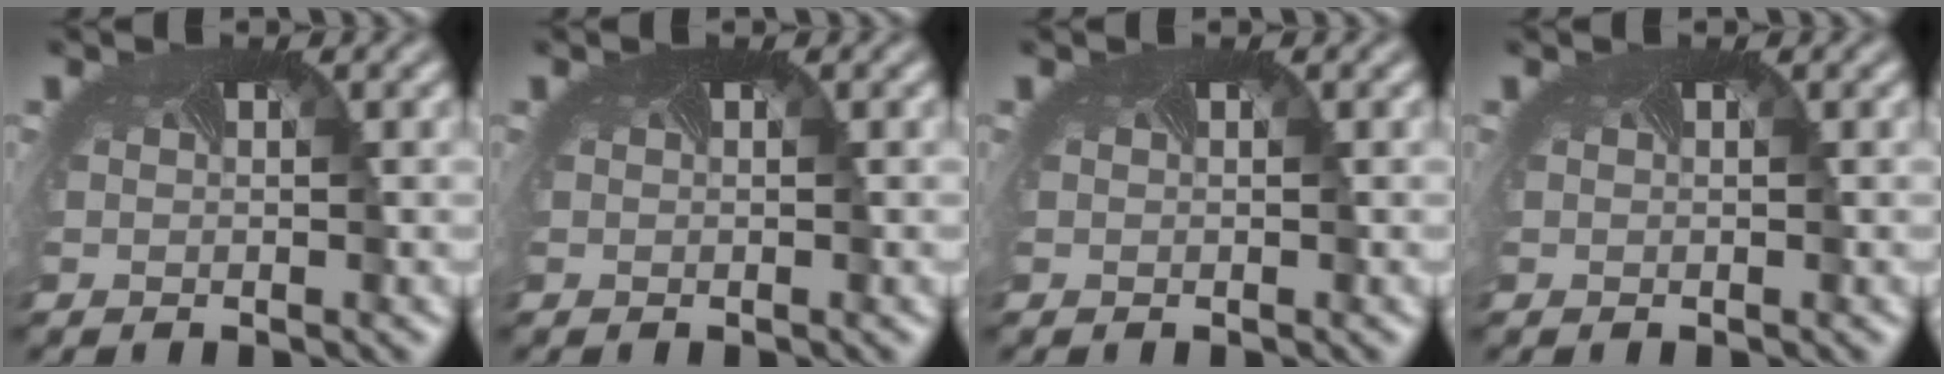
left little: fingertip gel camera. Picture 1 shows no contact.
{"total": 0.0}
{"total": 0.0}
{"total": 0.0}